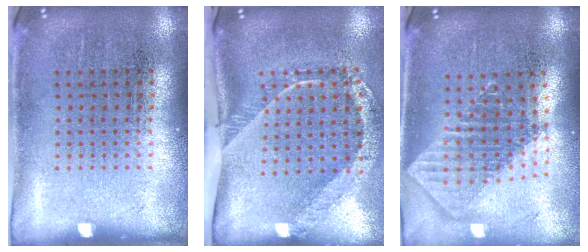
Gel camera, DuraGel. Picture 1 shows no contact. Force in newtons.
{"total": 2.5, "press": 1.6, "slide": 1.8}
{"total": 1.9, "press": 1.5, "slide": 1.2}